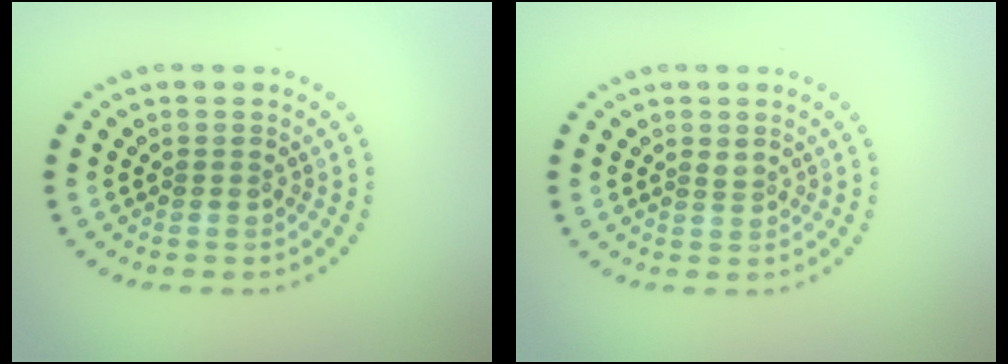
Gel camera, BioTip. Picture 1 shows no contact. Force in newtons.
{"total": 0.9, "press": 0.6, "slide": 0.6}